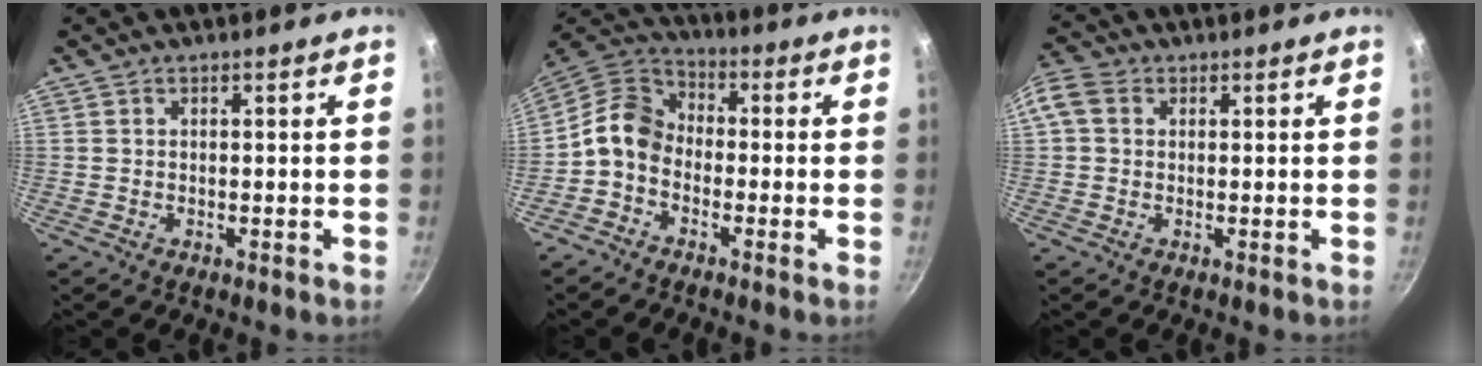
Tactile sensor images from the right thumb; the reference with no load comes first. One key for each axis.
{"total": 9.0, "fx": -2.3, "fy": 6.9, "fz": 5.3, "tx": -0.086, "ty": 0.046, "tz": -0.071}
{"total": 6.2, "fx": 1.3, "fy": 4.9, "fz": 3.5, "tx": -0.077, "ty": 0.017, "tz": 0.012}